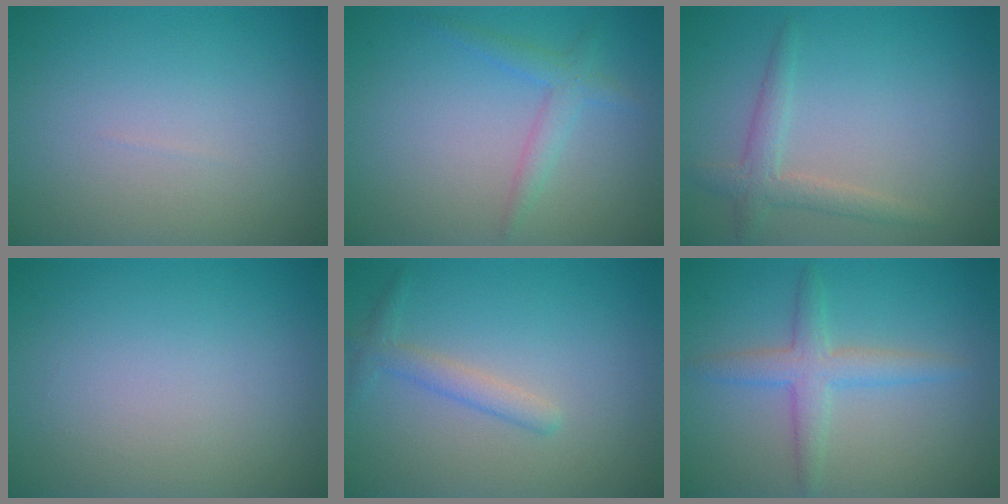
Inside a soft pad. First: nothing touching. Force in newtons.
{"total": 2.0, "press": 2.0, "slide": 0.1}
{"total": 2.3, "press": 2.3, "slide": 0.1}
{"total": 0.0}
{"total": 1.8, "press": 1.8, "slide": 0.1}
{"total": 3.0, "press": 3.0, "slide": 0.1}